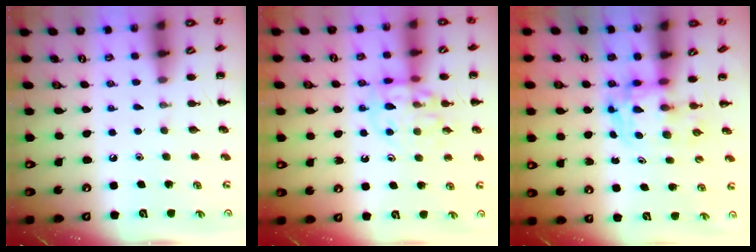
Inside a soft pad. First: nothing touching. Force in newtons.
{"total": 11.2, "press": 11.0, "slide": 1.9}
{"total": 3.5, "press": 3.5, "slide": 0.6}